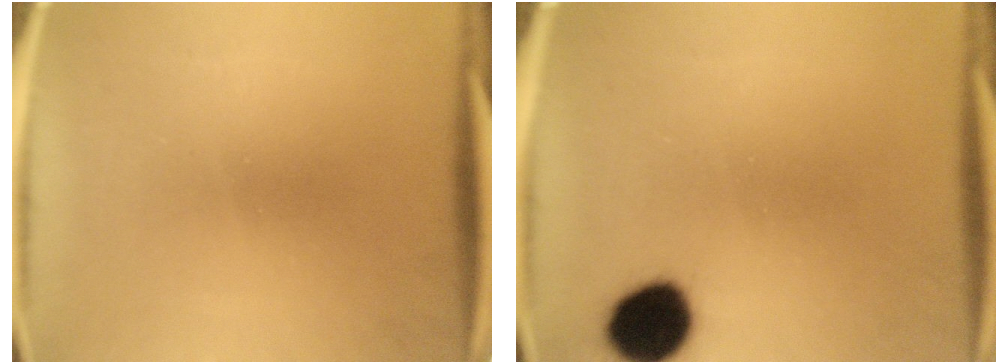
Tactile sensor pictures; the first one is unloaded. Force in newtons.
{"total": 10.3}